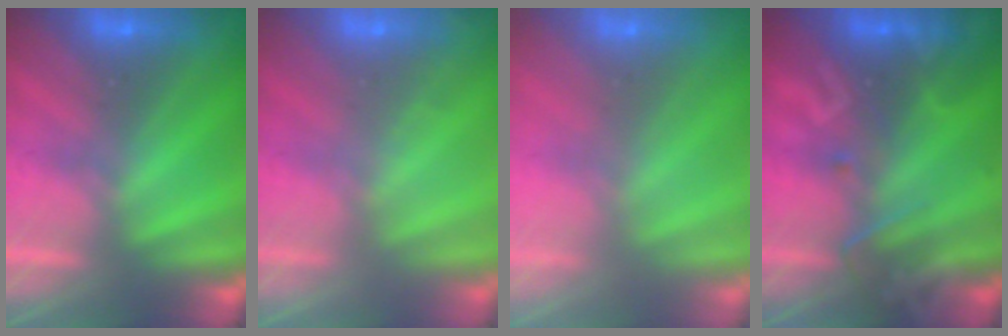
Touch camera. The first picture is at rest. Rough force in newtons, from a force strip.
{"total": 1.8}
{"total": 7.6}
{"total": 2.4}